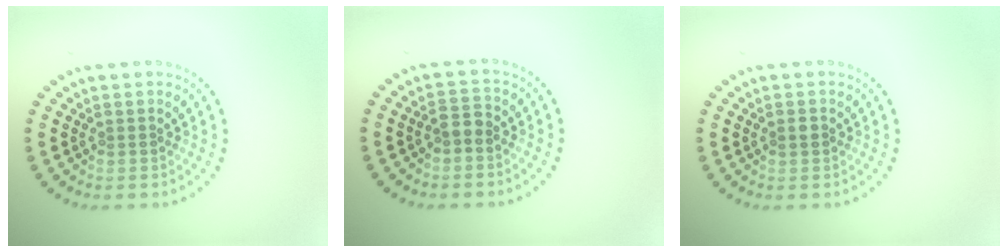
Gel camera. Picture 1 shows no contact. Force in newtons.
{"total": 1.4, "press": 1.3, "slide": 0.6}
{"total": 1.1, "press": 1.1, "slide": 0.0}